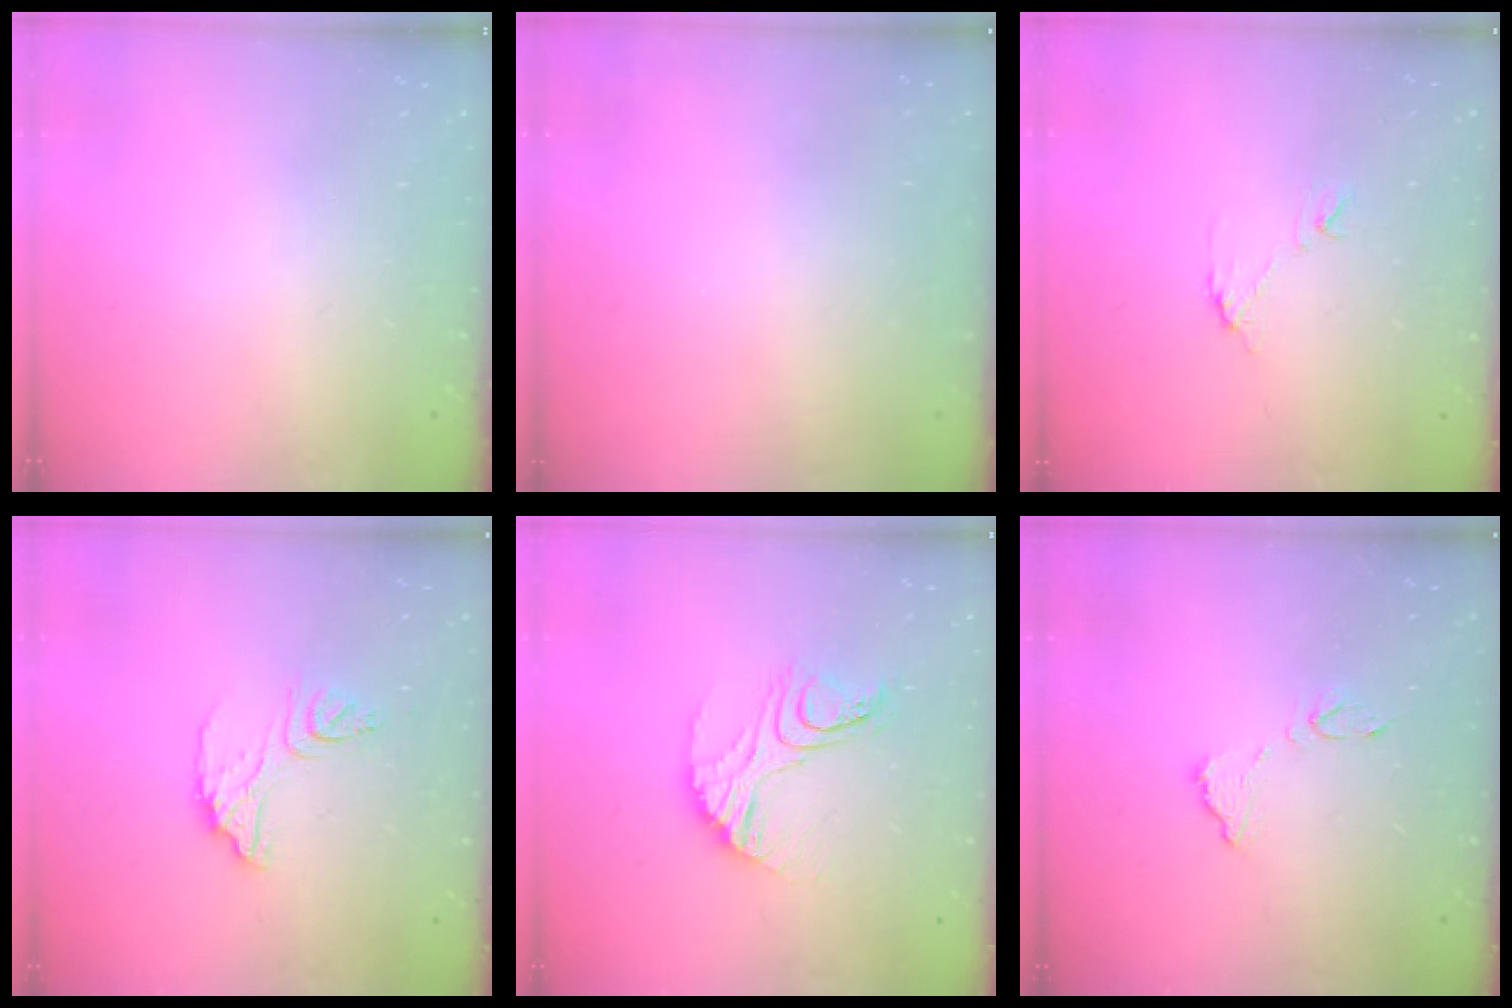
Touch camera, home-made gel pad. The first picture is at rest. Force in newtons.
{"total": 3.2, "press": 3.2, "slide": 0.1}
{"total": 7.2, "press": 7.2, "slide": 0.3}
{"total": 11.1, "press": 11.0, "slide": 1.0}
{"total": 13.7, "press": 13.6, "slide": 1.1}
{"total": 8.8, "press": 8.8, "slide": 0.6}